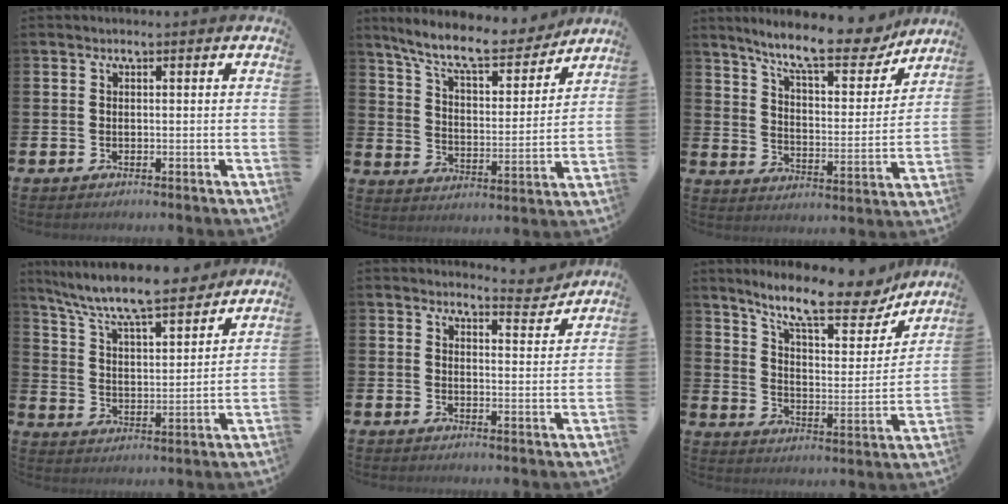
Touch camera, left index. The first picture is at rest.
{"total": 10.1, "force": [9.0, 2.0, 4.1], "torque": [-0.107, -0.058, 0.153]}
{"total": 11.2, "force": [9.8, 2.2, 5.0], "torque": [-0.112, -0.058, 0.167]}
{"total": 9.0, "force": [8.3, 1.2, 3.3], "torque": [-0.096, -0.059, 0.142]}
{"total": 4.2, "force": [4.2, 0.5, 0.4], "torque": [0.003, -0.032, 0.071]}
{"total": 12.8, "force": [10.9, 2.8, 6.1], "torque": [-0.130, -0.064, 0.185]}